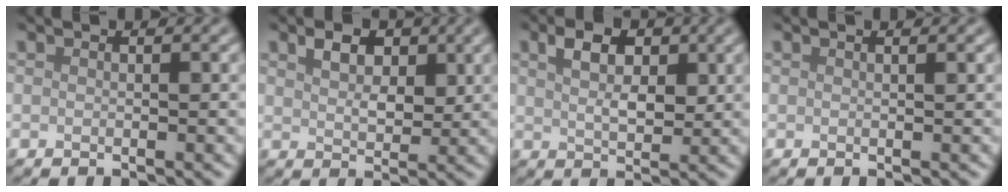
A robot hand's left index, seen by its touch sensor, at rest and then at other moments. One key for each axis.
{"total": 3.0, "fx": 1.5, "fy": 1.9, "fz": 1.8, "tx": -0.033, "ty": 0.001, "tz": 0.022}
{"total": 4.1, "fx": 1.6, "fy": 2.3, "fz": 2.9, "tx": -0.049, "ty": 0.005, "tz": 0.026}
{"total": 0.9, "fx": 0.5, "fy": 0.3, "fz": 0.7, "tx": -0.004, "ty": 0.003, "tz": 0.004}